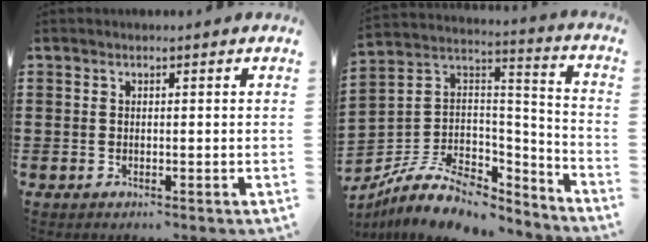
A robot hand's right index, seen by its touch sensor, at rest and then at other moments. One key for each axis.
{"total": 9.5, "fx": -6.2, "fy": 5.3, "fz": 4.8, "tx": -0.101, "ty": 0.013, "tz": -0.114}